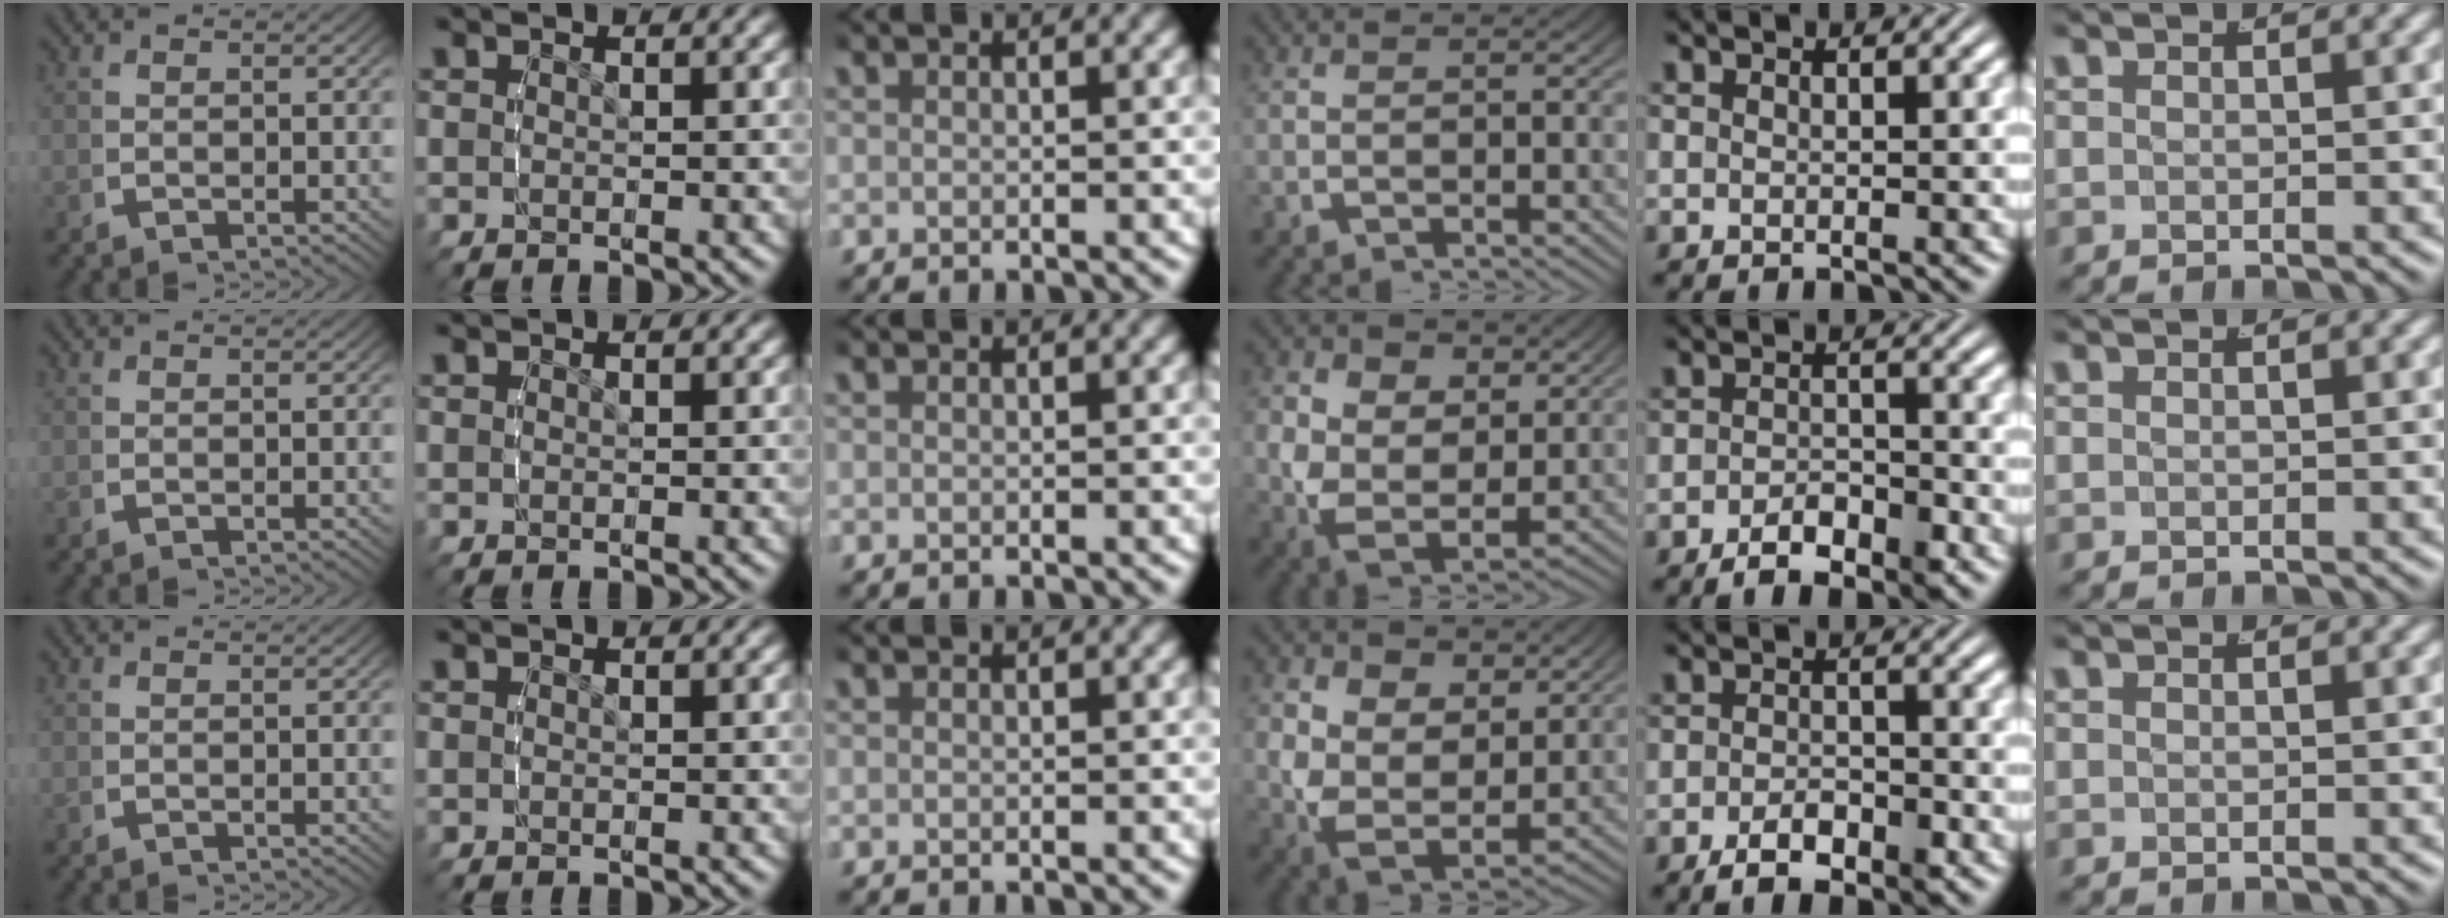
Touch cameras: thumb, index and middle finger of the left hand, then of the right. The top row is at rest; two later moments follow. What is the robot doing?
{"motion": "lift_and_place", "object": "air blower"}